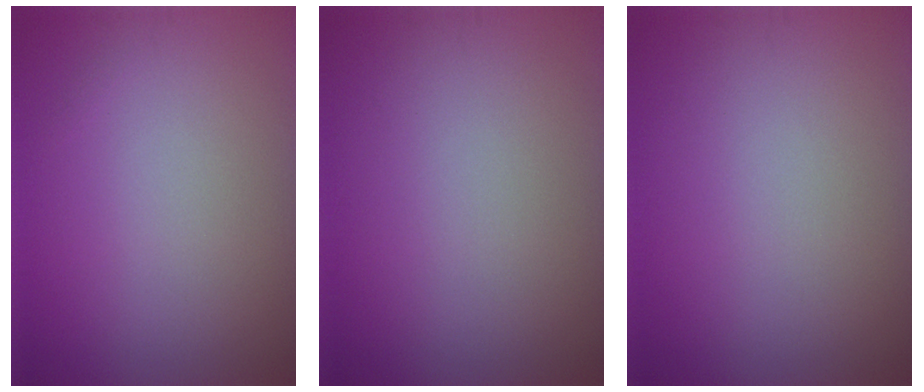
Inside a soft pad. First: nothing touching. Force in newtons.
{"total": 0.0}
{"total": 0.0}